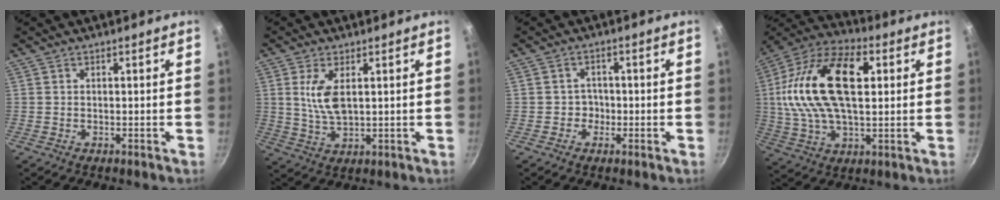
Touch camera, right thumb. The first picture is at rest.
{"total": 6.8, "force": [1.8, 3.1, 5.8], "torque": [-0.110, -0.013, 0.039]}
{"total": 2.6, "force": [-0.7, 2.4, 0.7], "torque": [0.014, 0.006, -0.014]}
{"total": 22.9, "force": [3.9, 12.5, 18.8], "torque": [-0.350, 0.018, 0.056]}